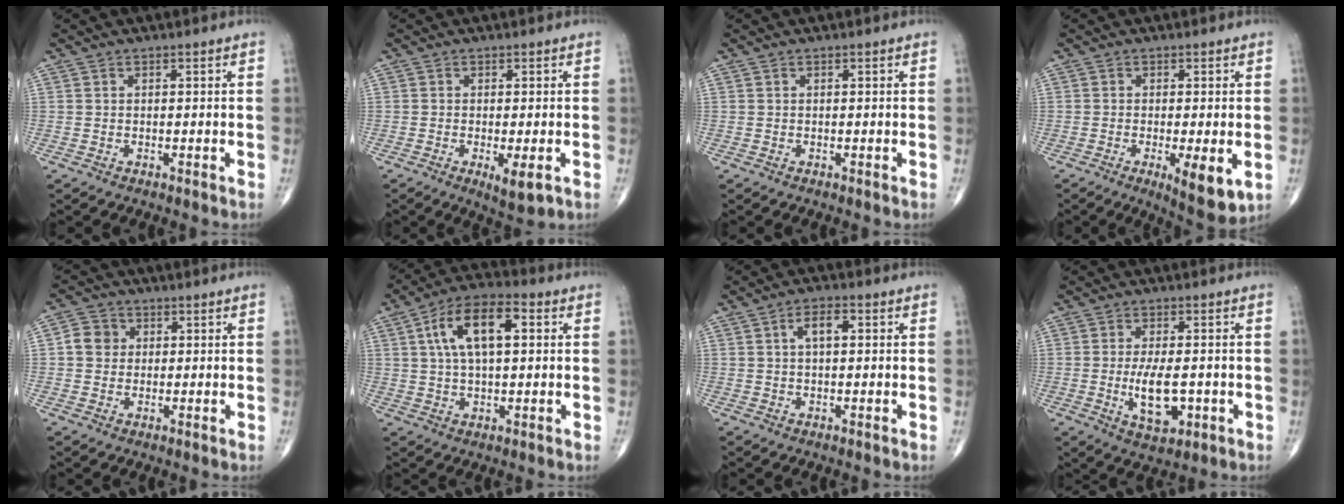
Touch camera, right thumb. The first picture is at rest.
{"total": 4.5, "force": [-1.5, 1.3, 4.0], "torque": [-0.066, -0.013, -0.020]}
{"total": 0.0}
{"total": 7.7, "force": [-2.2, 2.1, 7.1], "torque": [-0.106, -0.021, -0.030]}
{"total": 4.5, "force": [0.6, 4.1, 1.7], "torque": [-0.015, 0.007, 0.004]}
{"total": 12.4, "force": [3.0, 5.7, 10.6], "torque": [-0.188, 0.021, 0.048]}
{"total": 4.0, "force": [0.9, 1.9, 3.4], "torque": [-0.058, 0.009, 0.012]}
{"total": 7.9, "force": [-1.5, 3.6, 6.9], "torque": [-0.117, -0.008, -0.016]}